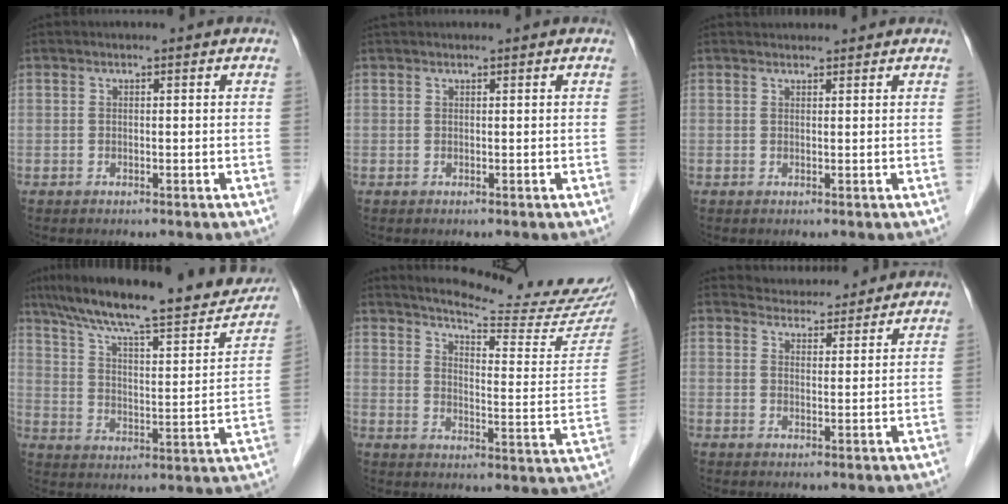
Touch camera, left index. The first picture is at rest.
{"total": 1.2, "force": [1.1, 0.2, 0.3], "torque": [-0.011, 0.022, 0.024]}
{"total": 2.7, "force": [2.7, 0.5, 0.3], "torque": [-0.008, 0.026, 0.039]}
{"total": 25.2, "force": [21.4, 3.9, 12.8], "torque": [-0.207, -0.006, 0.301]}
{"total": 20.2, "force": [19.0, 0.1, 7.0], "torque": [-0.105, -0.091, 0.235]}
{"total": 6.3, "force": [6.1, 1.5, 0.3], "torque": [-0.005, 0.016, 0.084]}